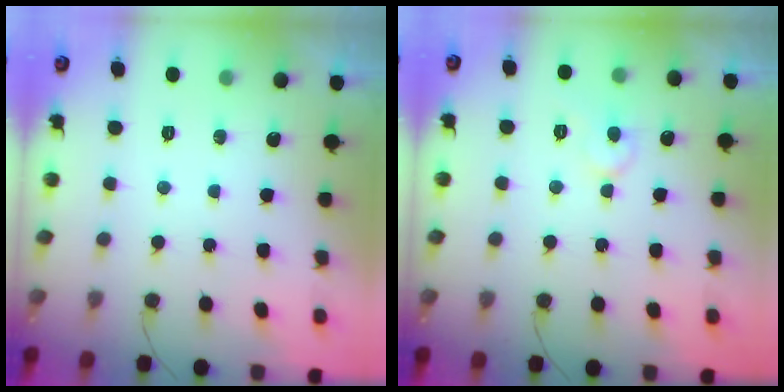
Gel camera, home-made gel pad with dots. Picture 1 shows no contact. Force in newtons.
{"total": 7.1, "press": 7.1, "slide": 0.4}